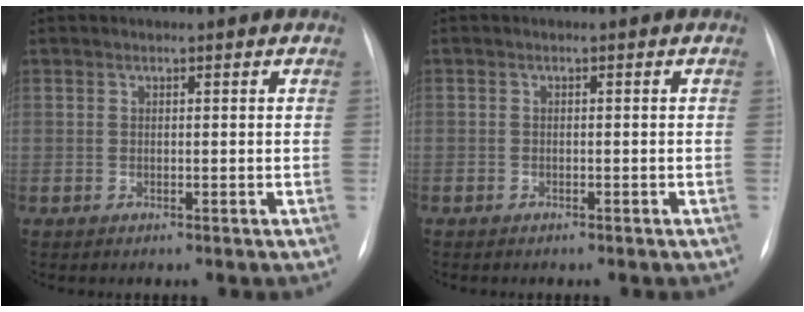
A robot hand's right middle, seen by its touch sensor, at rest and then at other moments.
{"total": 0.9, "force": [-0.6, 0.6, 0.1], "torque": [-0.008, 0.003, -0.010]}